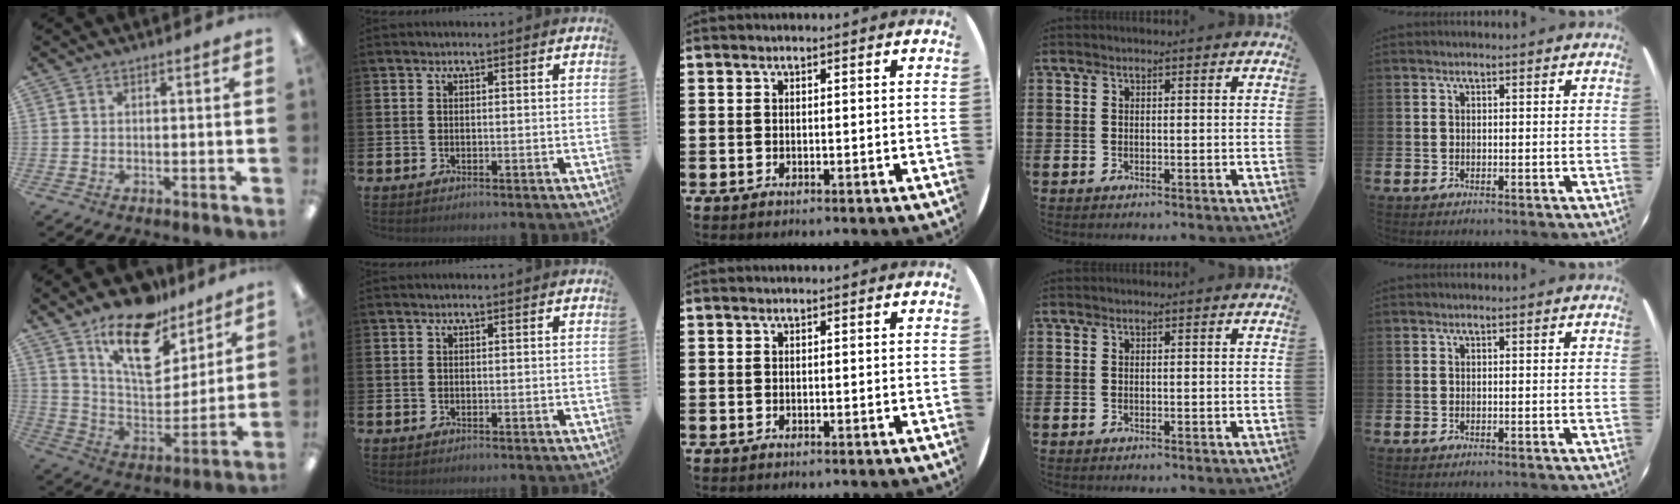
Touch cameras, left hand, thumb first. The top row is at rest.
{"thumb": {"total": 18.8, "force": [12.6, 9.1, 10.5], "torque": [-0.173, -0.074, 0.221]}}